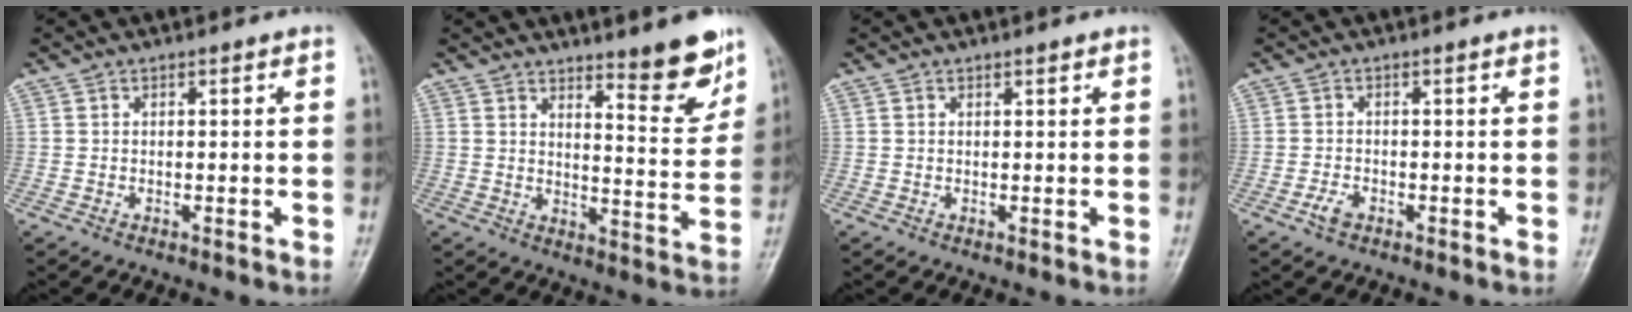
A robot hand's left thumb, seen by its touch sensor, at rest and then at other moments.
{"total": 9.6, "force": [7.0, 1.8, 6.3], "torque": [-0.065, -0.060, 0.104]}
{"total": 0.6, "force": [0.5, 0.1, 0.3], "torque": [-0.007, -0.003, 0.006]}
{"total": 2.0, "force": [-1.1, 1.1, 1.2], "torque": [-0.029, 0.004, -0.022]}